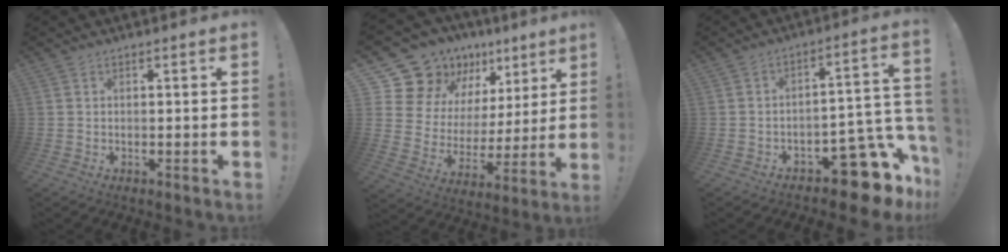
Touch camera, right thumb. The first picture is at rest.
{"total": 16.8, "force": [13.0, 9.3, 5.2], "torque": [-0.083, -0.106, 0.259]}
{"total": 15.4, "force": [-9.1, 6.3, 10.7], "torque": [-0.096, 0.050, -0.142]}